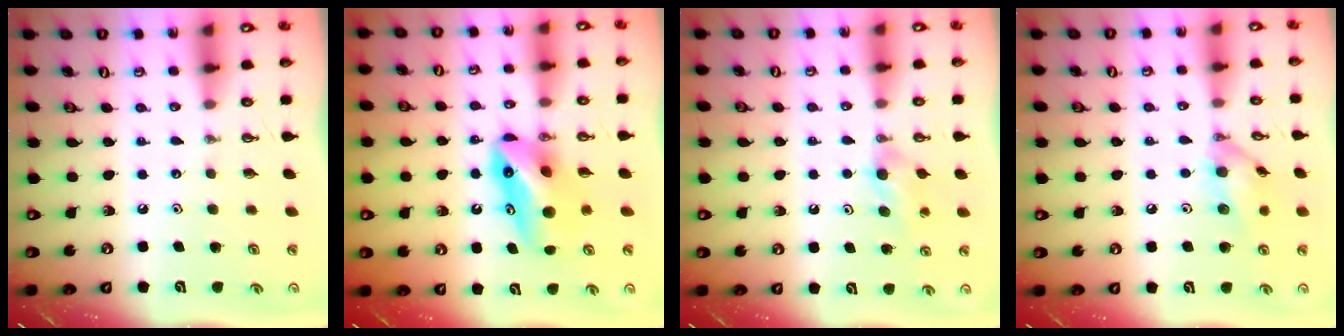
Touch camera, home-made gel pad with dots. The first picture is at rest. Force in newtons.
{"total": 9.8, "press": 9.1, "slide": 3.6}
{"total": 4.7, "press": 4.7, "slide": 0.3}
{"total": 11.3, "press": 11.3, "slide": 0.7}